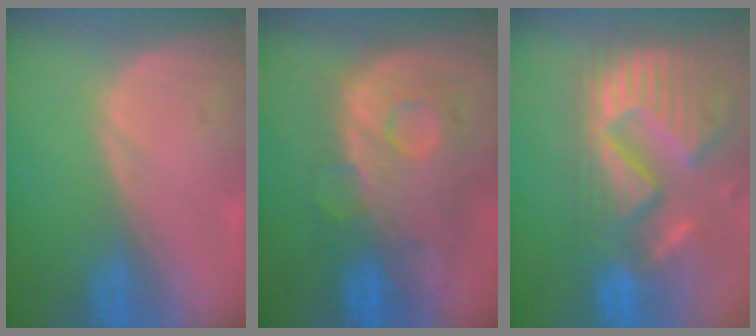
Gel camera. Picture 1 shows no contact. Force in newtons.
{"total": 11.3, "press": 9.8, "slide": 5.7}
{"total": 14.4, "press": 12.0, "slide": 8.0}